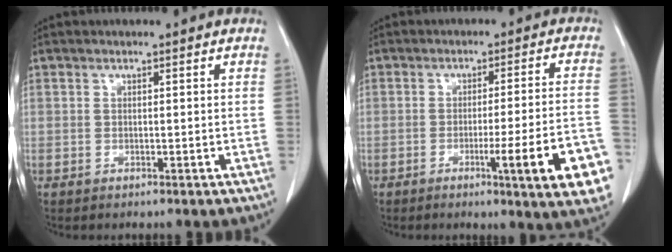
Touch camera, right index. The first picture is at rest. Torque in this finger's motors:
{"motor_torque": [1.61, -0.53, 0.64, 0.12]}